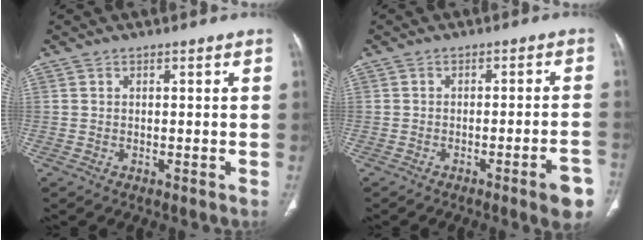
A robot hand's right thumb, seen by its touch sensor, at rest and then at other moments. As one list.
[{"total": 6.6, "force": [-3.6, 0.7, 5.5], "torque": [-0.065, 0.017, -0.044]}]